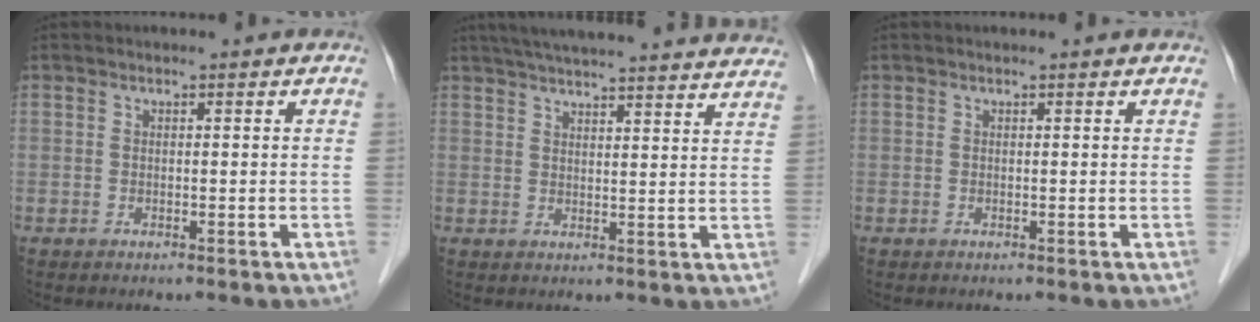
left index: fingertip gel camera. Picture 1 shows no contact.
{"total": 27.6, "force": [25.5, 2.0, 10.4], "torque": [-0.167, -0.016, 0.314]}
{"total": 1.3, "force": [1.2, 0.0, 0.4], "torque": [-0.012, 0.008, 0.012]}